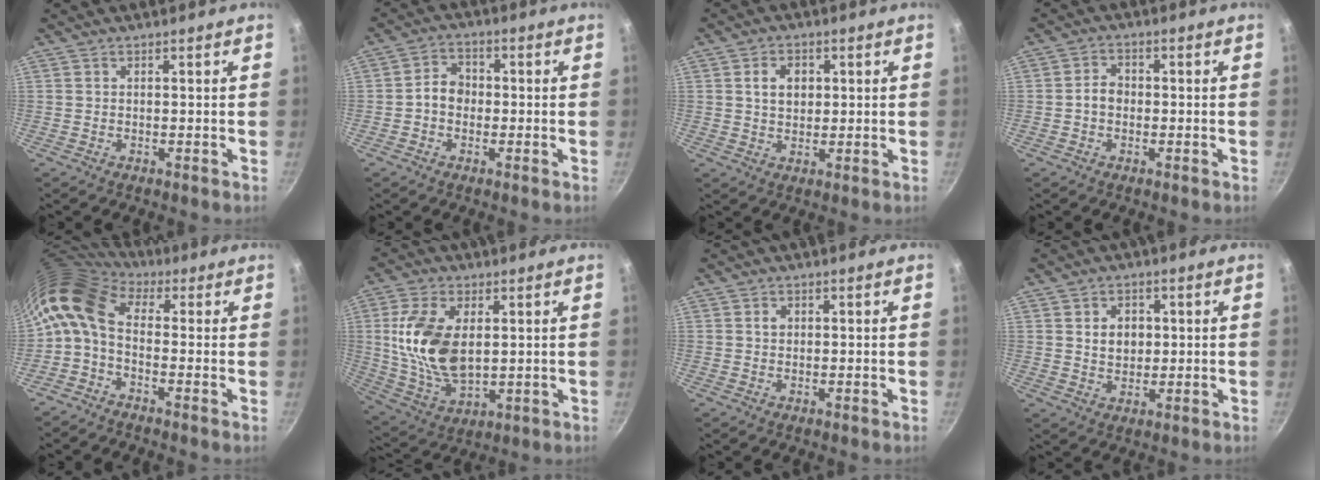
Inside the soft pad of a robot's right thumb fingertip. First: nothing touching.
{"total": 4.7, "force": [-0.6, 3.9, 2.6], "torque": [-0.019, 0.017, -0.020]}
{"total": 4.9, "force": [1.1, 3.7, 3.0], "torque": [-0.030, 0.001, 0.019]}
{"total": 3.2, "force": [-0.5, 2.6, 1.9], "torque": [-0.018, 0.015, -0.012]}
{"total": 9.8, "force": [0.3, 6.0, 7.7], "torque": [-0.152, 0.024, -0.014]}
{"total": 15.4, "force": [2.5, 8.9, 12.4], "torque": [-0.226, -0.017, 0.056]}
{"total": 1.4, "force": [0.4, 1.2, 0.6], "torque": [-0.005, 0.003, 0.006]}
{"total": 5.2, "force": [0.9, 4.2, 3.1], "torque": [-0.027, -0.002, 0.018]}